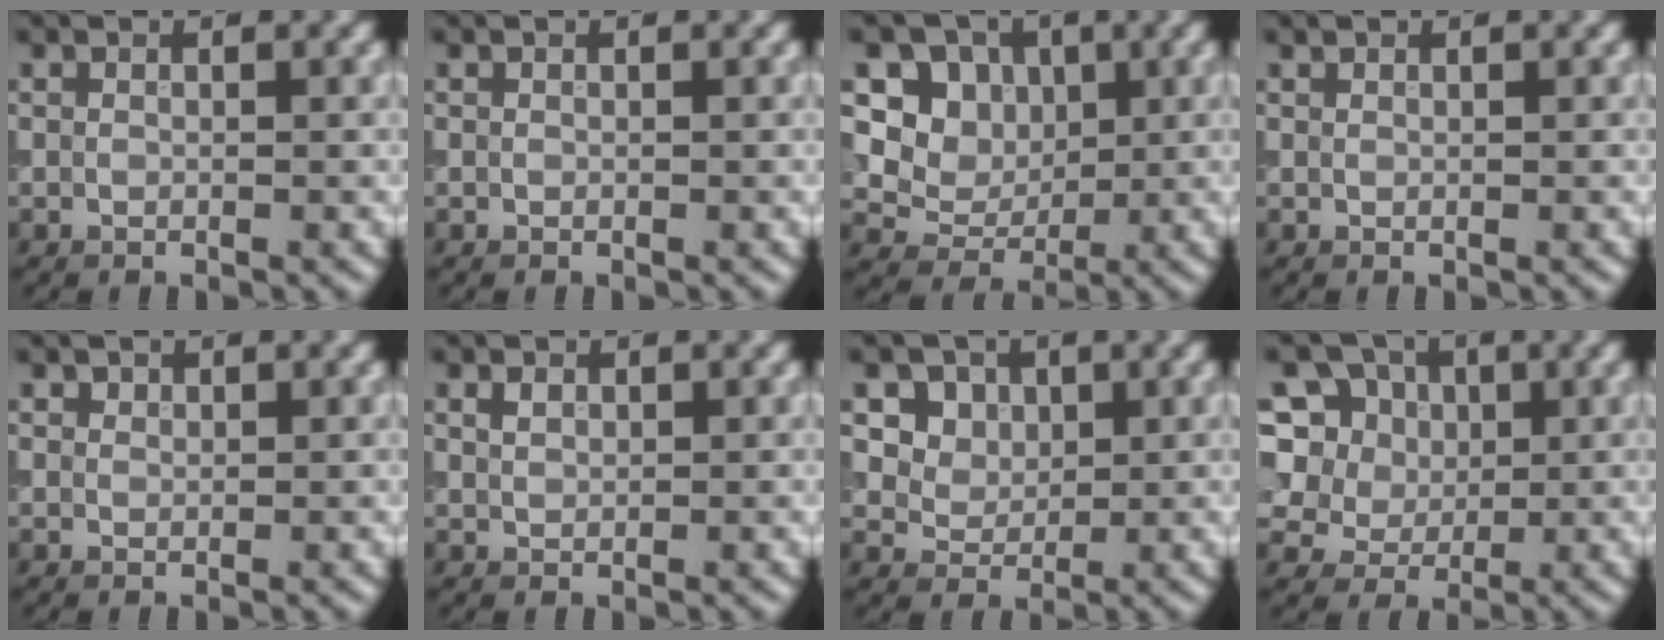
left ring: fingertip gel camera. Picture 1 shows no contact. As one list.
[{"total": 0.0}, {"total": 7.5, "force": [3.1, 6.2, 2.9], "torque": [-0.058, -0.002, 0.049]}, {"total": 0.0}, {"total": 0.6, "force": [0.5, 0.3, -0.1], "torque": [0.000, -0.002, 0.003]}, {"total": 0.8, "force": [0.5, 0.5, 0.3], "torque": [-0.006, 0.003, 0.009]}, {"total": 7.2, "force": [3.8, 5.4, 3.0], "torque": [-0.055, 0.006, 0.056]}, {"total": 10.9, "force": [4.8, 8.5, 5.0], "torque": [-0.109, 0.034, 0.060]}]